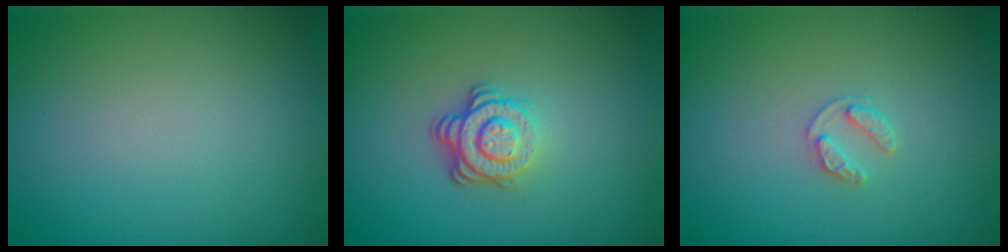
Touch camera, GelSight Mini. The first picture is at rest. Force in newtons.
{"total": 3.7, "press": 2.5, "slide": 2.6}
{"total": 1.3, "press": 1.3, "slide": 0.2}